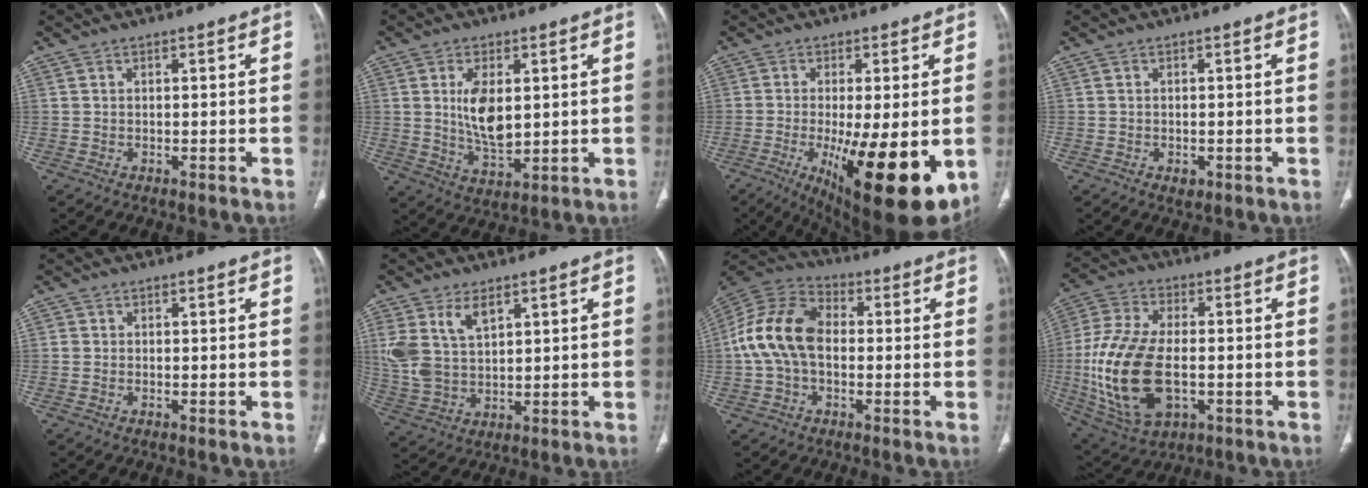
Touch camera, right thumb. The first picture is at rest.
{"total": 9.1, "force": [1.7, 4.8, 7.6], "torque": [-0.129, -0.018, 0.041]}
{"total": 19.1, "force": [-5.0, 5.6, 17.6], "torque": [-0.239, -0.033, -0.053]}
{"total": 1.5, "force": [-0.5, 1.0, 0.9], "torque": [-0.010, 0.000, -0.003]}
{"total": 0.5, "force": [0.0, 0.5, 0.1], "torque": [0.001, 0.004, -0.002]}
{"total": 10.2, "force": [4.6, 5.9, 6.9], "torque": [-0.145, -0.011, 0.103]}
{"total": 14.3, "force": [-0.3, 9.6, 10.6], "torque": [-0.206, 0.037, -0.014]}
{"total": 20.4, "force": [-2.7, 11.5, 16.7], "torque": [-0.350, 0.001, -0.037]}